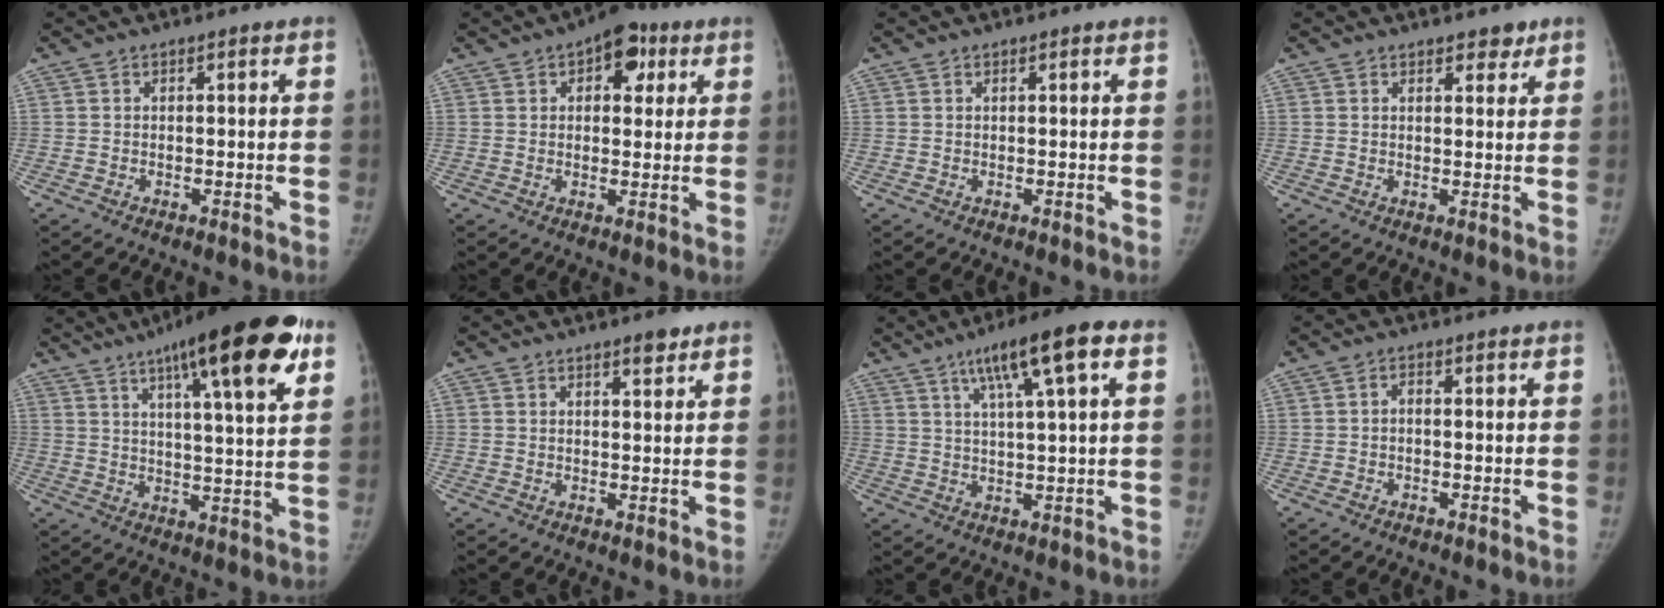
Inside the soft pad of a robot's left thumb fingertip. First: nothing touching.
{"total": 8.9, "force": [3.9, 5.4, 5.9], "torque": [-0.036, -0.001, 0.045]}
{"total": 0.0}
{"total": 2.7, "force": [2.0, 1.6, 0.9], "torque": [0.010, -0.012, 0.027]}
{"total": 21.8, "force": [11.4, 4.6, 18.0], "torque": [-0.253, -0.016, 0.165]}
{"total": 2.9, "force": [2.0, 1.1, 1.7], "torque": [-0.013, -0.012, 0.029]}
{"total": 11.4, "force": [5.2, 1.4, 10.0], "torque": [-0.166, 0.002, 0.081]}
{"total": 1.2, "force": [-0.3, 0.7, 0.9], "torque": [-0.010, 0.006, -0.009]}